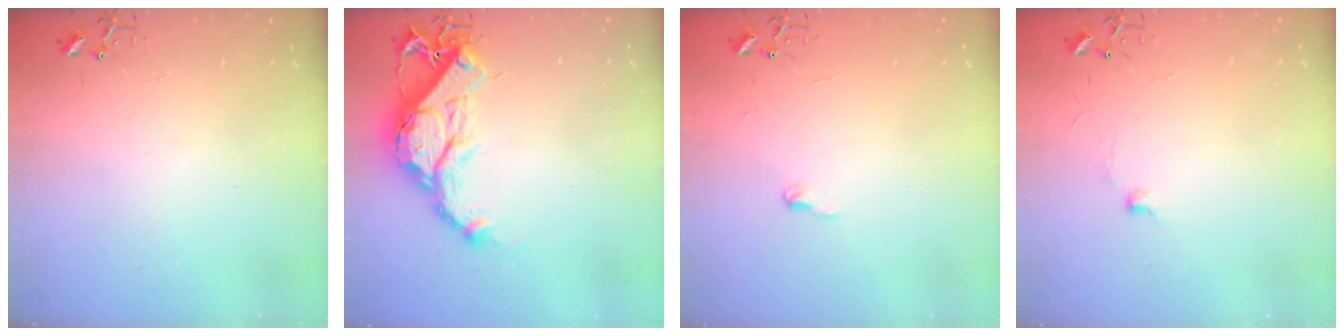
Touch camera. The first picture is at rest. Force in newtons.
{"total": 17.2, "press": 17.1, "slide": 1.3}
{"total": 4.4, "press": 4.4, "slide": 0.4}
{"total": 5.6, "press": 5.6, "slide": 0.7}